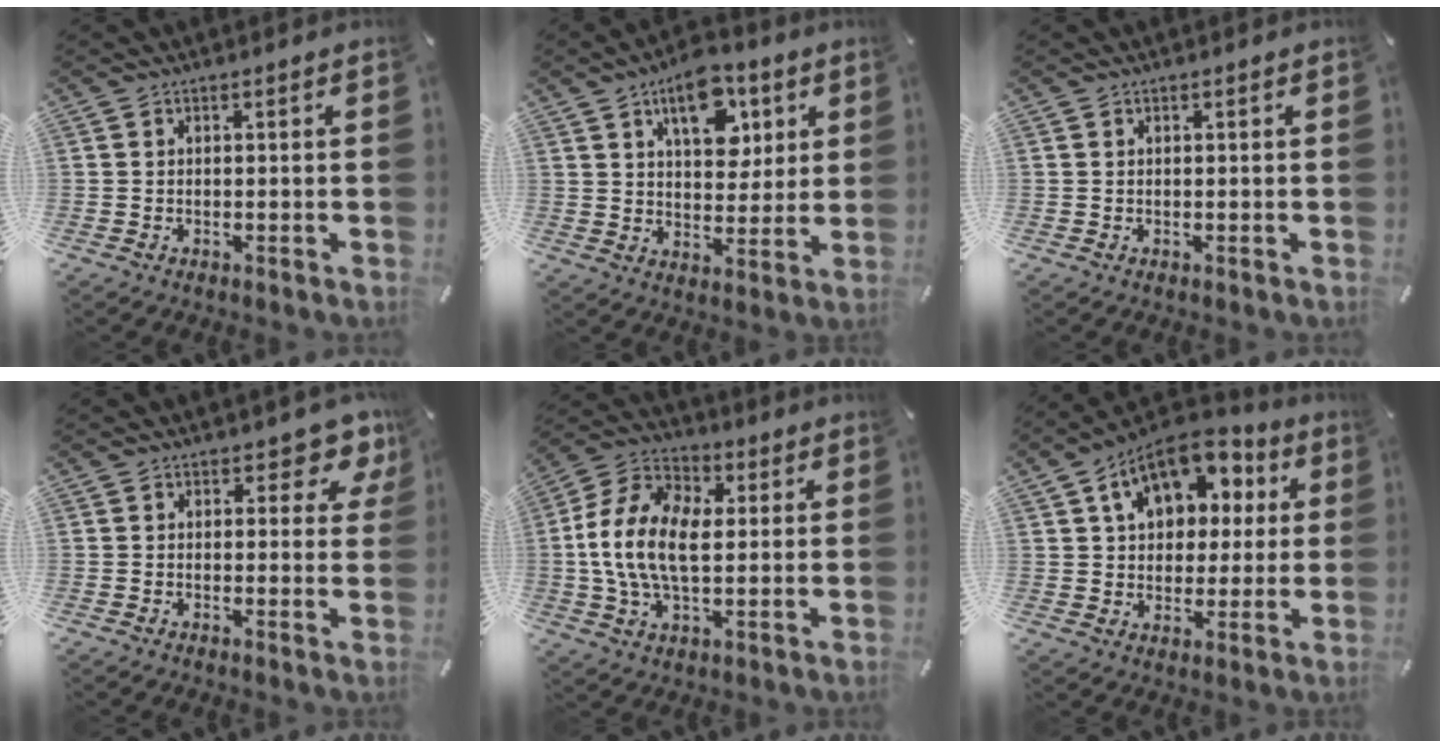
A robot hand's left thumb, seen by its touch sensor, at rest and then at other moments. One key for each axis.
{"total": 12.9, "fx": 6.4, "fy": 7.6, "fz": 8.2, "tx": -0.105, "ty": -0.020, "tz": 0.107}
{"total": 0.0}
{"total": 6.1, "fx": 3.6, "fy": 3.4, "fz": 3.5, "tx": -0.025, "ty": -0.021, "tz": 0.054}
{"total": 15.5, "fx": 0.3, "fy": 10.0, "fz": 11.8, "tx": -0.271, "ty": 0.007, "tz": 0.003}
{"total": 13.7, "fx": 6.4, "fy": 9.8, "fz": 7.1, "tx": -0.120, "ty": -0.027, "tz": 0.121}